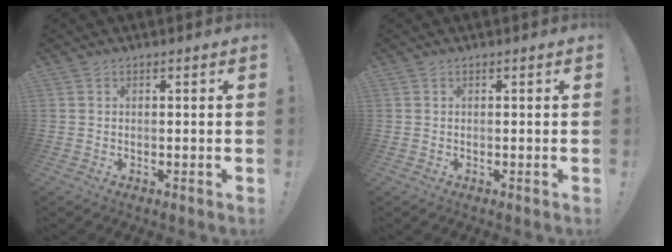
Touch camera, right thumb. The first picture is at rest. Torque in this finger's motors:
{"motor_torque": [0.02, 0.04, 0.09, -0.09, -0.01]}